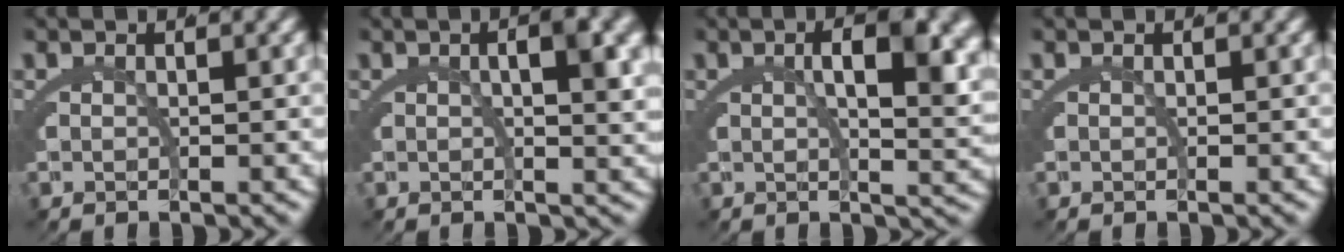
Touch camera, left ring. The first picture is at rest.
{"total": 3.3, "force": [0.8, 0.3, 3.2], "torque": [-0.034, 0.008, 0.009]}
{"total": 5.9, "force": [1.6, 1.0, 5.6], "torque": [-0.064, 0.004, 0.022]}
{"total": 0.0}